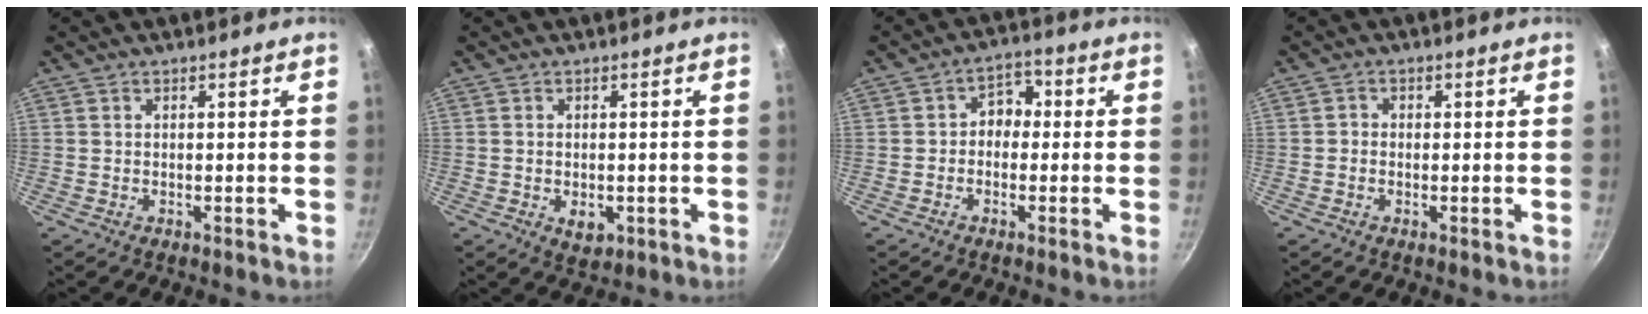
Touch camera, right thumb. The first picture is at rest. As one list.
[{"total": 3.7, "force": [-0.9, 2.5, 2.6], "torque": [-0.035, -0.002, -0.007]}, {"total": 4.6, "force": [-0.4, 3.7, 2.7], "torque": [-0.003, 0.019, -0.019]}, {"total": 1.2, "force": [-0.3, 1.0, 0.4], "torque": [-0.006, 0.005, -0.009]}]